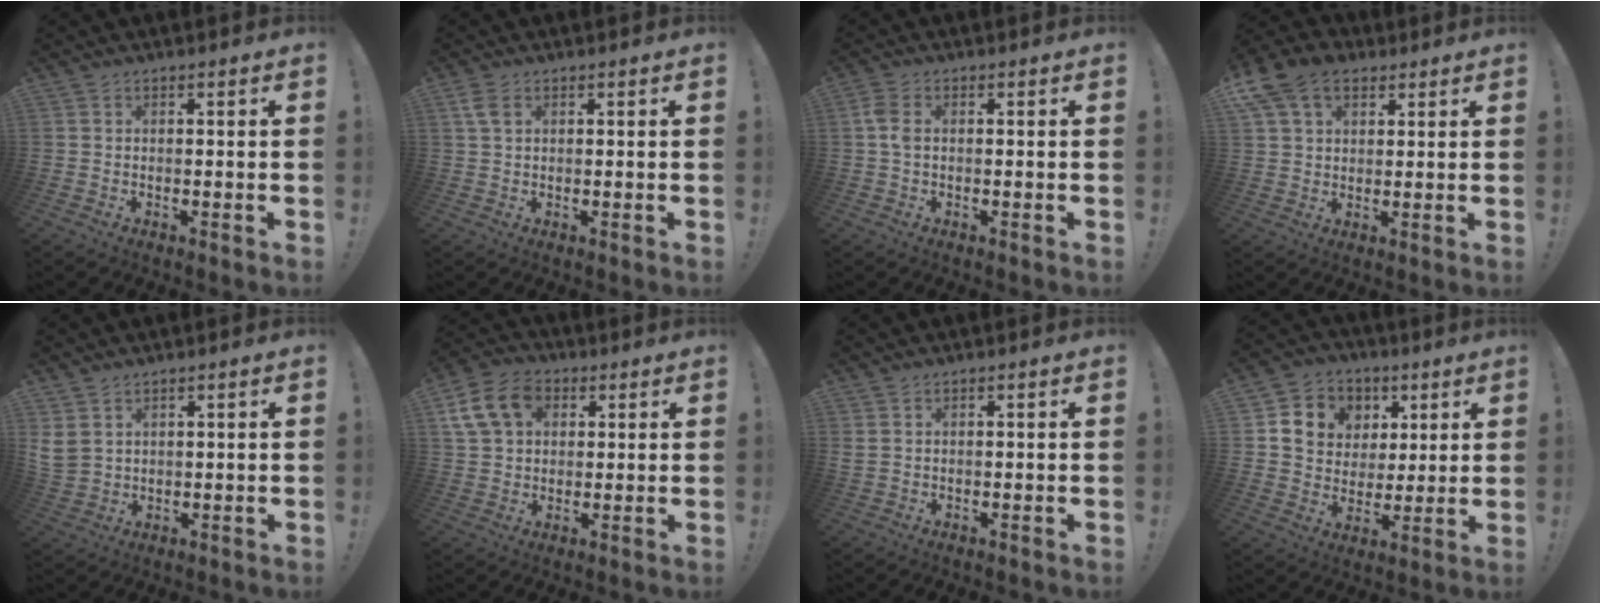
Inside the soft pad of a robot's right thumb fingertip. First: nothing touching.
{"total": 3.7, "force": [1.6, 2.1, 2.7], "torque": [-0.046, 0.000, 0.029]}
{"total": 4.2, "force": [0.5, 2.5, 3.4], "torque": [-0.069, 0.008, 0.008]}
{"total": 11.9, "force": [5.9, 8.2, 6.3], "torque": [-0.107, -0.017, 0.118]}
{"total": 5.3, "force": [3.0, 3.6, 2.3], "torque": [-0.053, -0.011, 0.064]}
{"total": 14.1, "force": [4.9, 10.8, 7.6], "torque": [-0.124, -0.010, 0.101]}
{"total": 1.6, "force": [0.8, 0.9, 1.0], "torque": [-0.024, 0.003, 0.018]}
{"total": 10.1, "force": [3.8, 9.0, 2.6], "torque": [-0.047, -0.017, 0.083]}